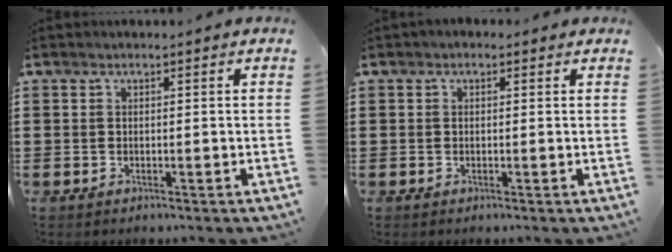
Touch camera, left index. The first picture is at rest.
{"total": 0.7, "force": [0.0, 0.6, 0.3], "torque": [-0.007, 0.006, -0.002]}